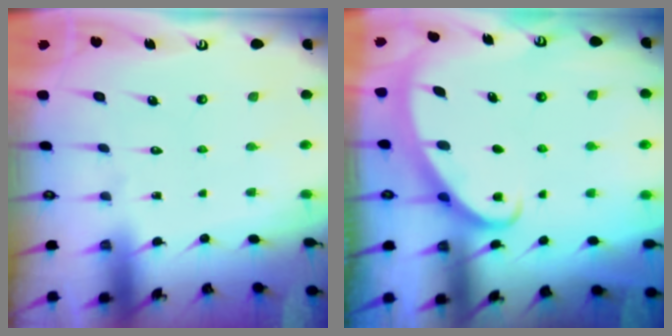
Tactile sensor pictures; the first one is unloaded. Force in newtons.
{"total": 2.6, "press": 2.6, "slide": 0.4}